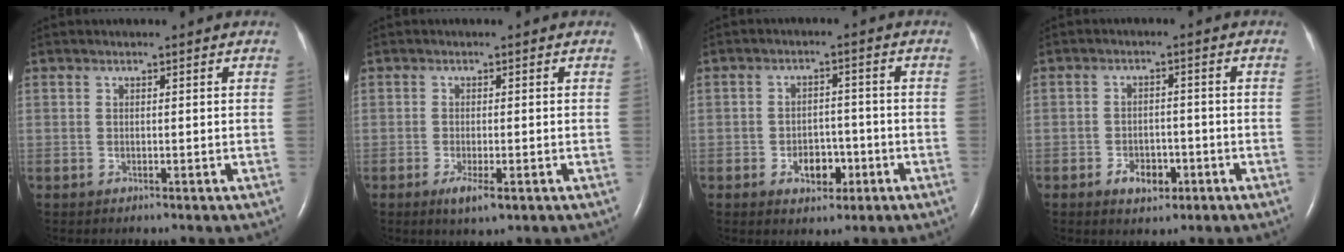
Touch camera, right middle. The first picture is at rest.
{"total": 3.2, "force": [-1.6, 0.7, 2.7], "torque": [-0.050, -0.006, -0.023]}
{"total": 4.7, "force": [-1.9, 3.0, 3.0], "torque": [-0.043, 0.008, -0.025]}
{"total": 4.1, "force": [-2.0, 2.6, 2.5], "torque": [-0.038, 0.004, -0.027]}